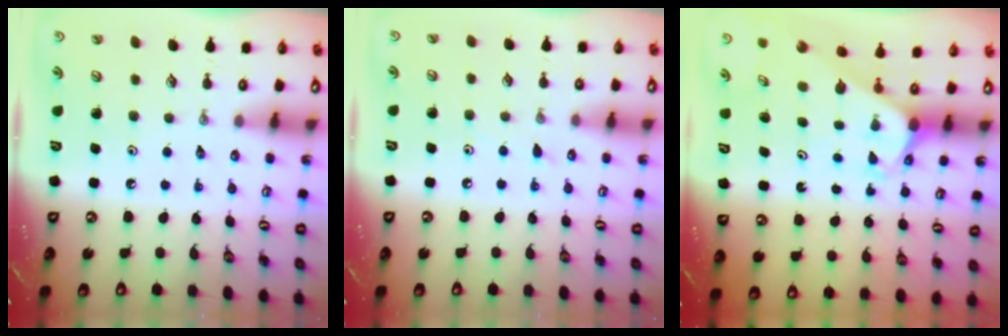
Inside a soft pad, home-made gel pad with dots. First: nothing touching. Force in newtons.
{"total": 4.6, "press": 4.6, "slide": 0.6}
{"total": 1.9, "press": 1.9, "slide": 0.1}